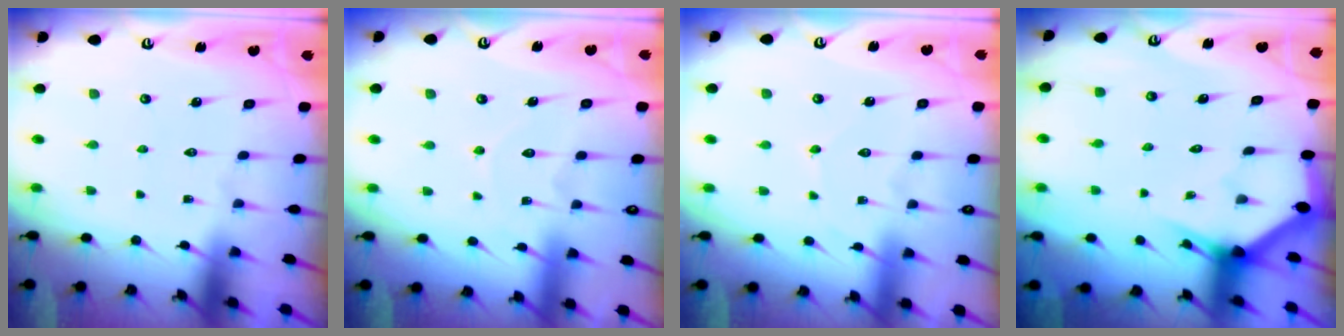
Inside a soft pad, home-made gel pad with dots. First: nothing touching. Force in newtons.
{"total": 6.0, "press": 6.0, "slide": 0.7}
{"total": 3.9, "press": 3.9, "slide": 0.4}
{"total": 2.9, "press": 2.9, "slide": 0.1}